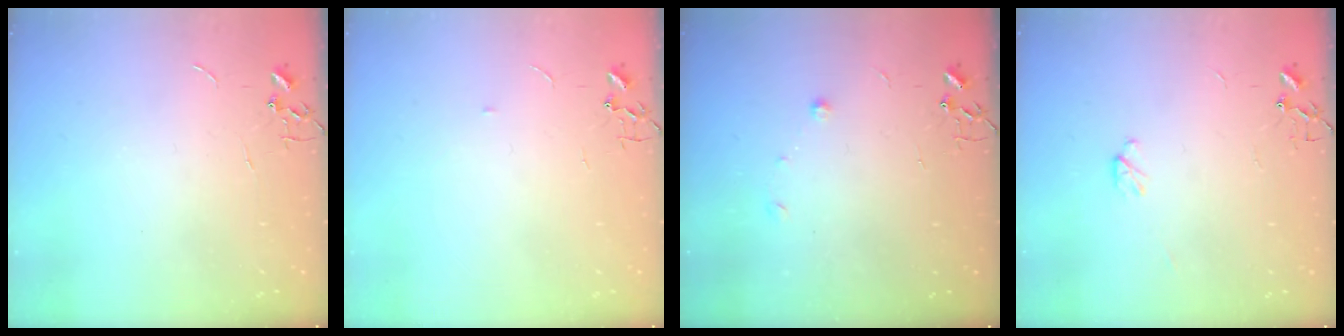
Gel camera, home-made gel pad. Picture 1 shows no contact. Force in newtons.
{"total": 3.0, "press": 3.0, "slide": 0.4}
{"total": 5.0, "press": 4.9, "slide": 0.8}
{"total": 3.5, "press": 3.4, "slide": 0.6}